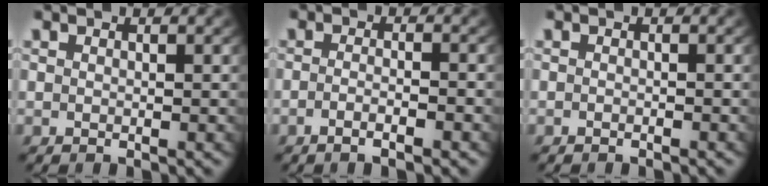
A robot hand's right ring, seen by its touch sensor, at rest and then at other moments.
{"total": 2.2, "force": [-1.8, 0.1, 1.3], "torque": [-0.027, -0.004, -0.032]}
{"total": 0.6, "force": [-0.6, -0.1, 0.0], "torque": [-0.005, -0.007, -0.005]}